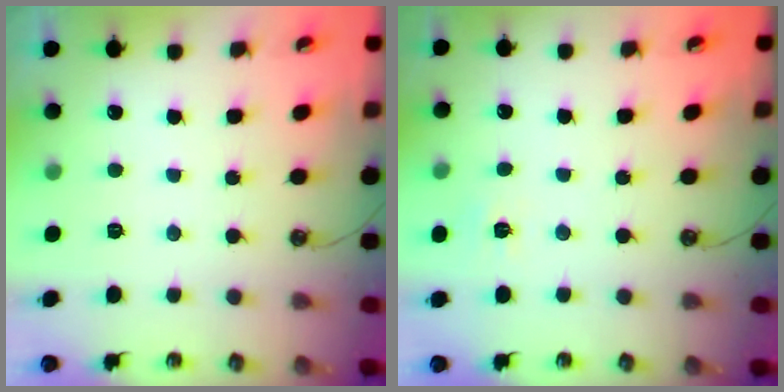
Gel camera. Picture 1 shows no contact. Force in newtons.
{"total": 5.0, "press": 4.9, "slide": 0.7}